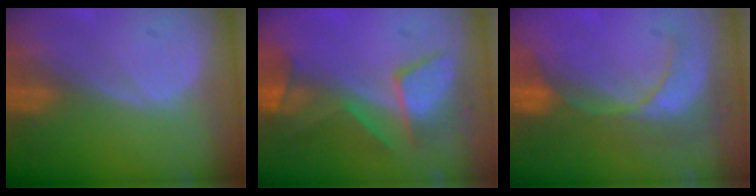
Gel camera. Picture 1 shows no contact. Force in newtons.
{"total": 7.6, "press": 7.5, "slide": 1.2}
{"total": 9.1, "press": 7.9, "slide": 4.5}